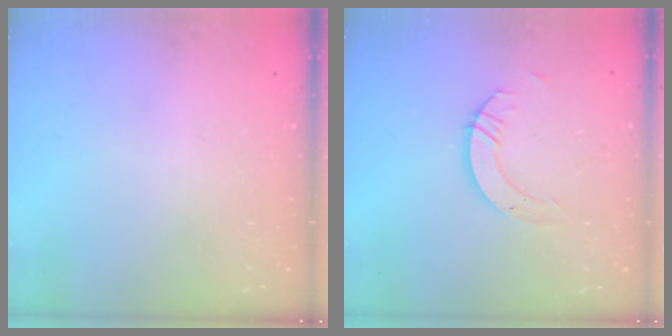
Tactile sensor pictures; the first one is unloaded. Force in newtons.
{"total": 5.0, "press": 5.0, "slide": 0.3}